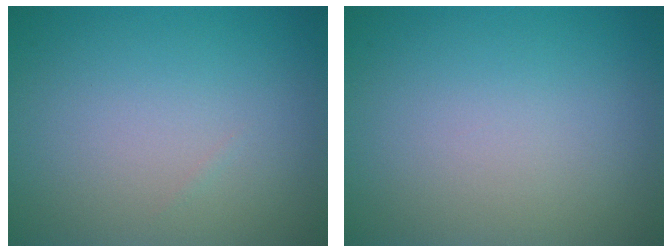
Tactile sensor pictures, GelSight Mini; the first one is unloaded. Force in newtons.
{"total": 0.0}